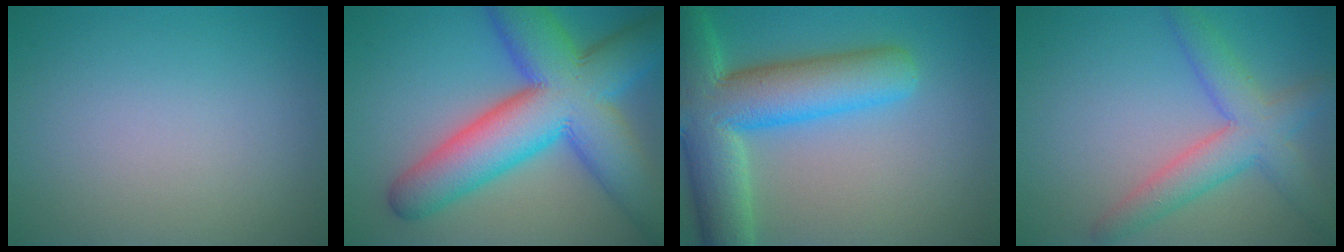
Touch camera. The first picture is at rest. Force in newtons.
{"total": 13.7, "press": 13.7, "slide": 0.3}
{"total": 11.3, "press": 11.2, "slide": 0.6}
{"total": 5.1, "press": 5.1, "slide": 0.2}